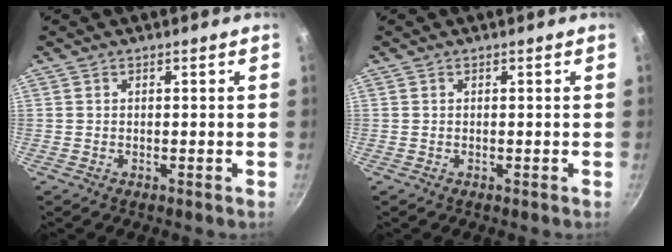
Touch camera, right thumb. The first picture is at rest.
{"total": 0.0}